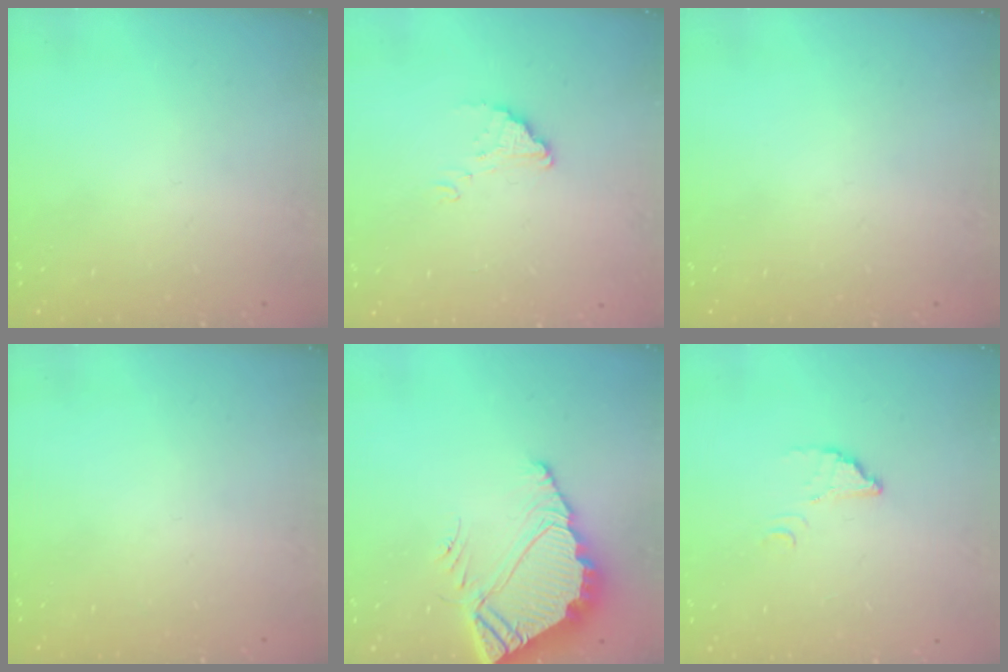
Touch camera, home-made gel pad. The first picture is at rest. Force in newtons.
{"total": 1.9, "press": 1.9, "slide": 0.0}
{"total": 0.0}
{"total": 0.0}
{"total": 7.9, "press": 7.9, "slide": 0.6}
{"total": 3.1, "press": 3.1, "slide": 0.2}